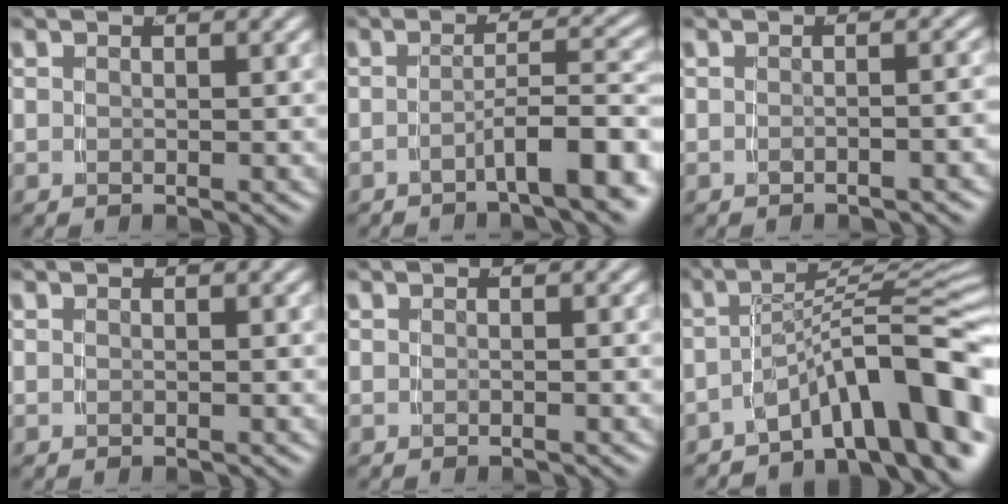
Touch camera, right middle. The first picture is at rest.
{"total": 5.0, "force": [-3.4, 0.4, 3.7], "torque": [-0.048, 0.004, -0.053]}
{"total": 1.4, "force": [-1.1, -0.6, 0.6], "torque": [-0.004, 0.009, -0.020]}
{"total": 0.0}
{"total": 0.5, "force": [-0.4, -0.4, 0.0], "torque": [0.000, 0.003, -0.006]}
{"total": 9.9, "force": [-5.3, 3.0, 7.9], "torque": [-0.091, 0.007, -0.079]}